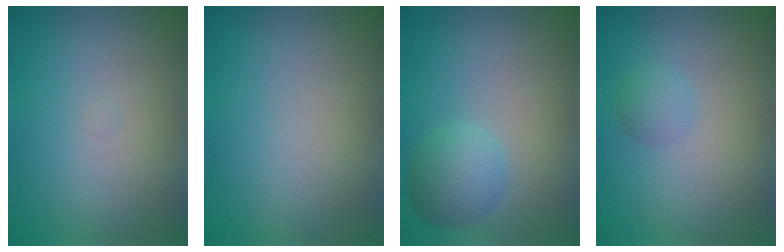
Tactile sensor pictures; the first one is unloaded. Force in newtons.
{"total": 0.0}
{"total": 3.1, "press": 3.1, "slide": 0.2}
{"total": 1.3, "press": 1.3, "slide": 0.0}